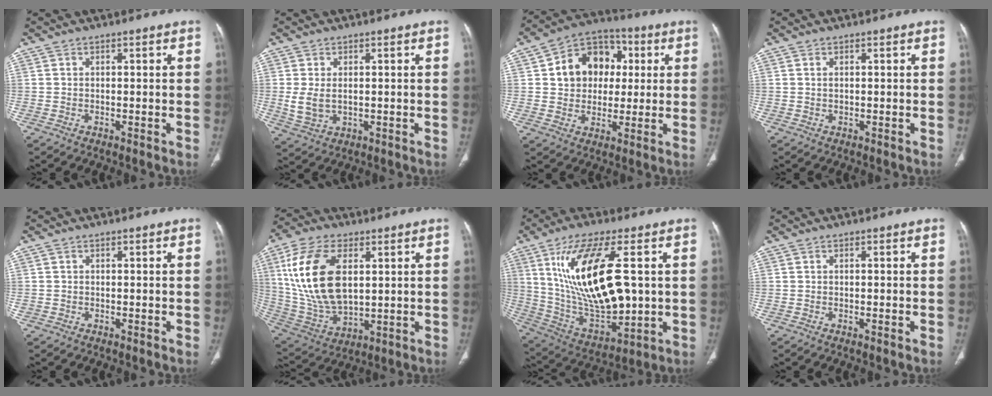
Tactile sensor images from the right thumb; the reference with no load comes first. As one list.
[{"total": 5.1, "force": [0.2, 3.2, 3.9], "torque": [-0.084, -0.008, 0.014]}, {"total": 13.8, "force": [2.5, 11.0, 8.0], "torque": [-0.083, 0.014, 0.035]}, {"total": 0.6, "force": [0.3, 0.3, 0.5], "torque": [-0.010, 0.001, 0.006]}, {"total": 0.6, "force": [-0.3, 0.5, 0.0], "torque": [-0.002, 0.004, -0.008]}, {"total": 20.2, "force": [4.6, 11.4, 16.0], "torque": [-0.312, -0.013, 0.094]}, {"total": 22.5, "force": [4.2, 9.0, 20.2], "torque": [-0.379, -0.017, 0.093]}, {"total": 0.9, "force": [-0.3, 0.1, 0.9], "torque": [-0.015, -0.001, -0.005]}]